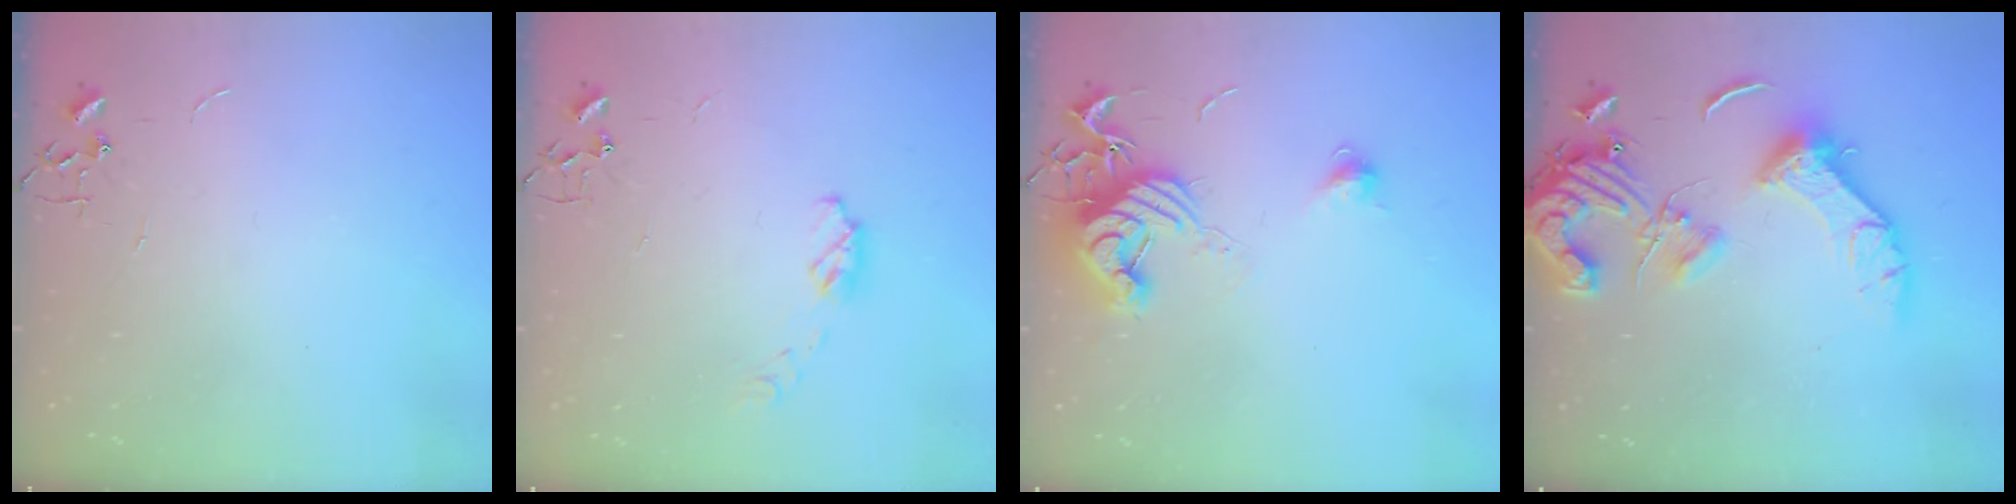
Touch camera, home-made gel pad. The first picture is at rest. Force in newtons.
{"total": 5.0, "press": 4.9, "slide": 0.7}
{"total": 12.9, "press": 12.9, "slide": 0.5}
{"total": 17.1, "press": 17.0, "slide": 2.2}